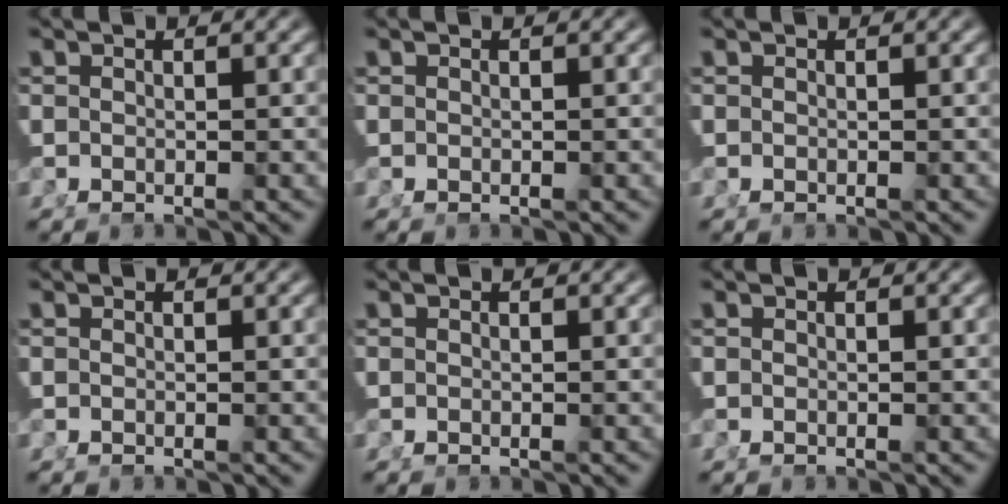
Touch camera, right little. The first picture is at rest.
{"total": 0.0}
{"total": 0.0}
{"total": 0.0}
{"total": 0.0}
{"total": 0.0}